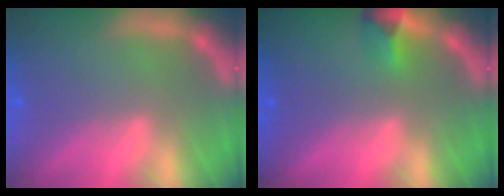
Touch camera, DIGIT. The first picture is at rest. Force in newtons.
{"total": 1.9}